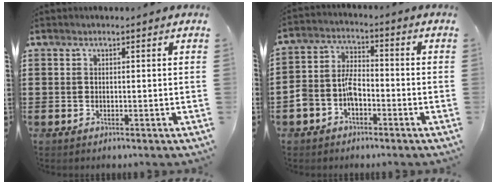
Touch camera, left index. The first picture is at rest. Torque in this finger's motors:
{"motor_torque": [0.69, 0.05, 0.27, 0.10]}